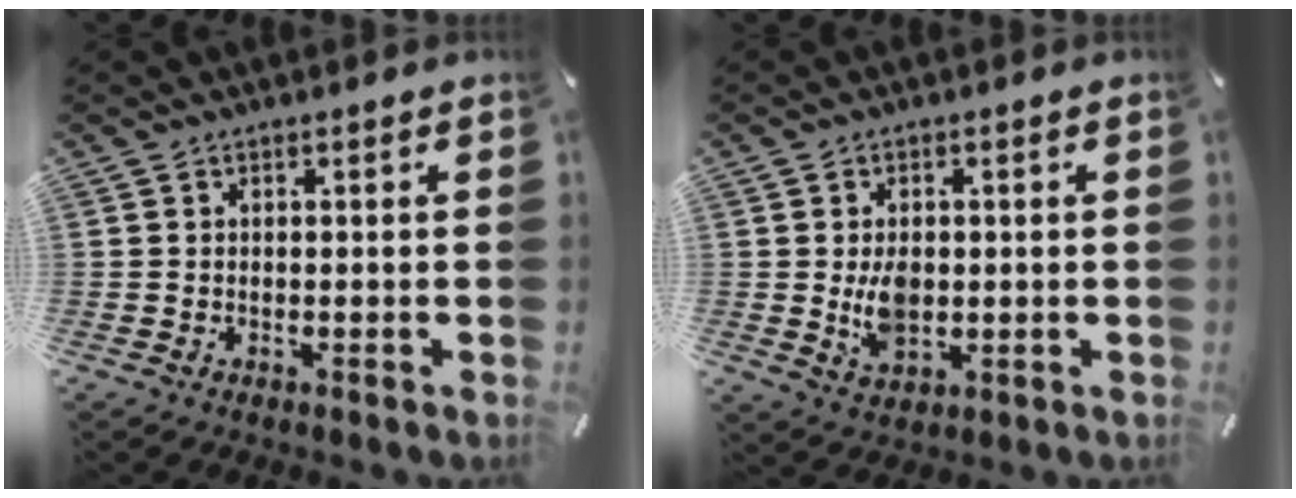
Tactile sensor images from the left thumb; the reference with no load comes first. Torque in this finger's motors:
{"motor_torque": [0.50, 1.72, 0.45, -0.40, 0.03]}